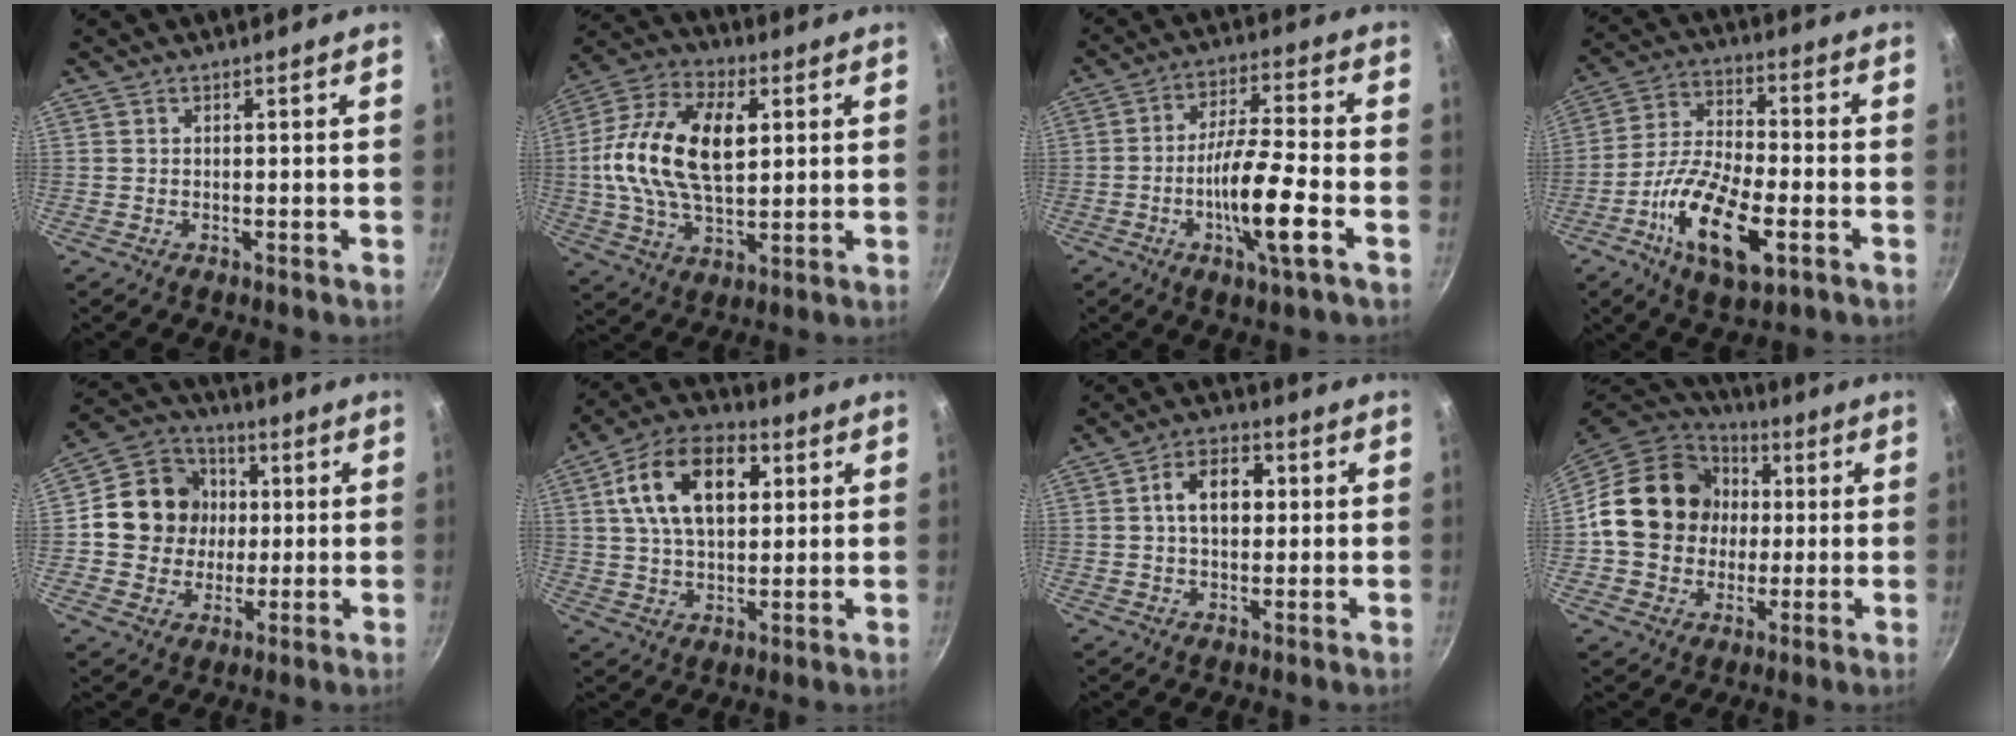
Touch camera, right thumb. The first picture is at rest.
{"total": 18.7, "force": [2.8, 10.6, 15.1], "torque": [-0.278, 0.012, 0.039]}
{"total": 12.4, "force": [-4.1, 2.0, 11.5], "torque": [-0.204, 0.023, -0.079]}
{"total": 16.3, "force": [-6.2, 6.6, 13.6], "torque": [-0.254, 0.023, -0.121]}
{"total": 14.4, "force": [1.1, 13.1, 5.9], "torque": [-0.070, 0.018, 0.010]}
{"total": 16.6, "force": [4.9, 10.1, 12.2], "torque": [-0.186, 0.006, 0.074]}
{"total": 8.6, "force": [1.3, 5.8, 6.3], "torque": [-0.076, 0.014, 0.012]}
{"total": 18.8, "force": [1.4, 16.1, 9.7], "torque": [-0.142, 0.026, 0.019]}